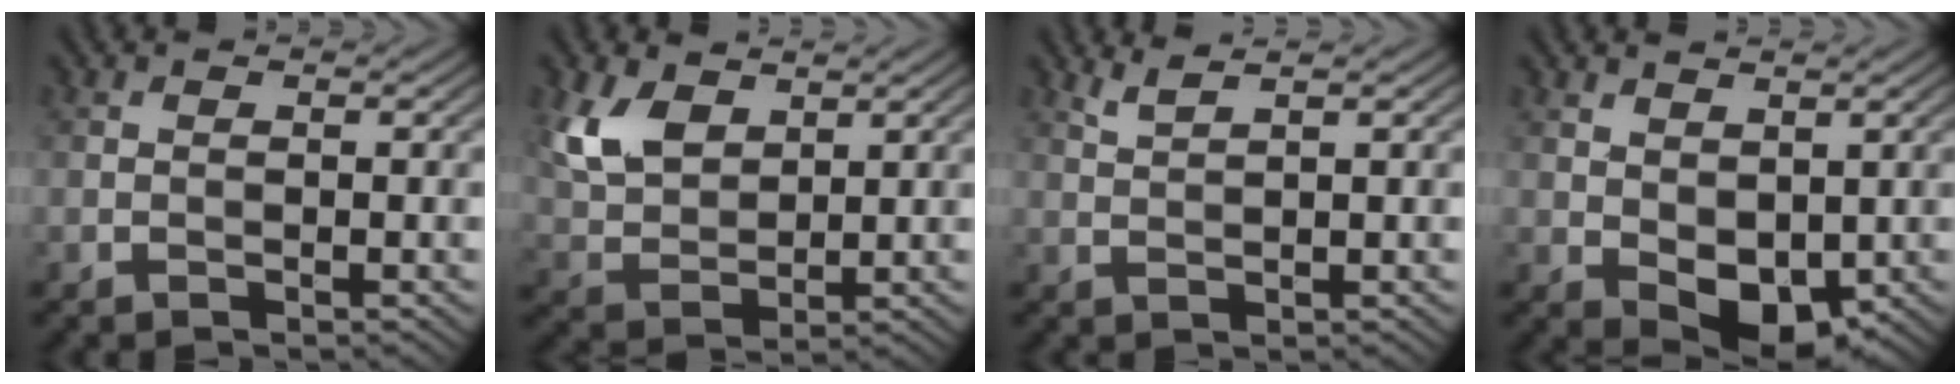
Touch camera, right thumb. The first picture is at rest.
{"total": 6.7, "force": [3.5, 3.9, 4.1], "torque": [-0.105, 0.000, 0.074]}
{"total": 2.0, "force": [1.6, 0.3, 1.3], "torque": [-0.028, 0.009, 0.035]}
{"total": 5.1, "force": [0.7, 3.2, 3.8], "torque": [-0.075, -0.008, 0.017]}